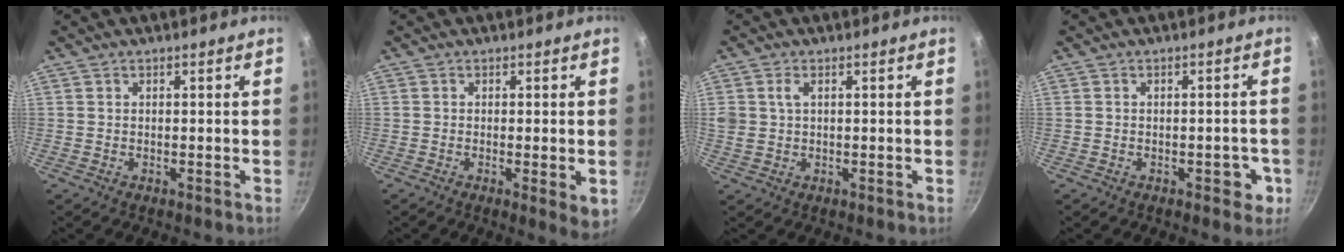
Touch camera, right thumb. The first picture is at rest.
{"total": 4.2, "force": [-0.8, 1.0, 4.0], "torque": [-0.060, -0.015, -0.011]}
{"total": 2.8, "force": [0.9, 1.8, 2.0], "torque": [-0.034, 0.001, 0.018]}
{"total": 4.1, "force": [-1.5, 2.3, 3.0], "torque": [-0.011, 0.017, -0.017]}